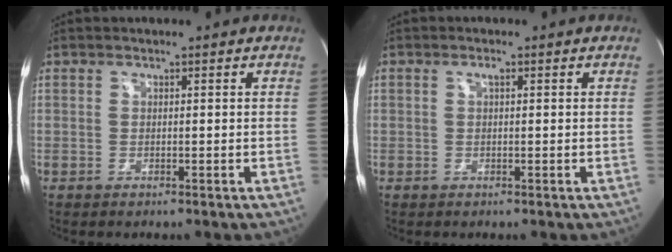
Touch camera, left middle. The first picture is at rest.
{"total": 0.9, "force": [0.3, 0.2, 0.8], "torque": [-0.016, 0.004, 0.005]}